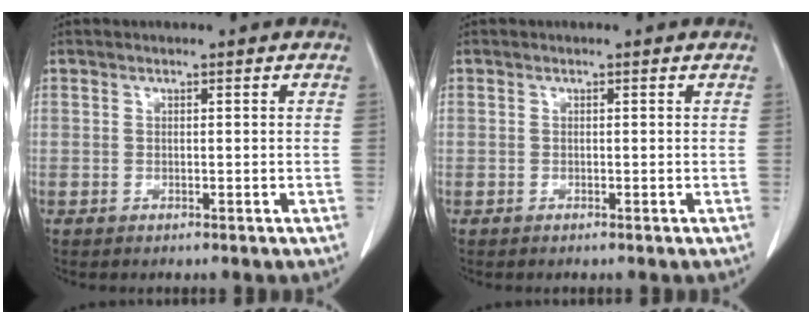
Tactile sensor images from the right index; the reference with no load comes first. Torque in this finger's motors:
{"motor_torque": [-0.75, 0.41, -0.60, -0.21]}